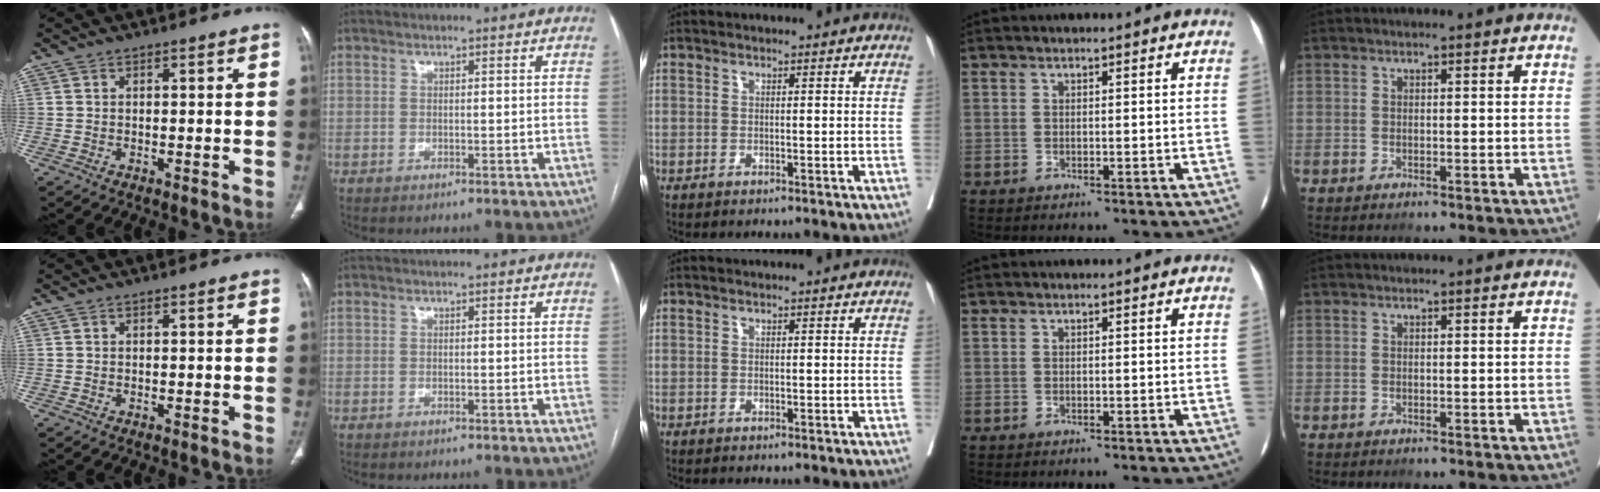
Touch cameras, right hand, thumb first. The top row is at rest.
{}